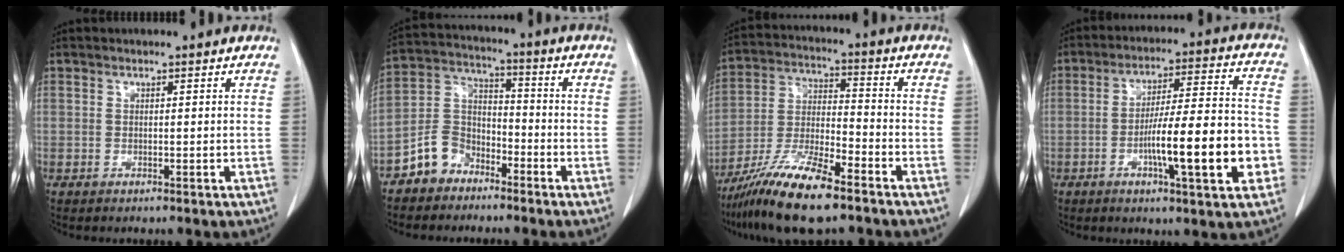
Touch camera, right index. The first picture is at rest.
{"total": 7.6, "force": [-5.3, 5.1, 2.0], "torque": [-0.046, 0.020, -0.106]}
{"total": 13.8, "force": [-9.9, 2.0, 9.4], "torque": [-0.187, -0.021, -0.180]}
{"total": 14.7, "force": [-4.3, 1.6, 14.0], "torque": [-0.223, 0.007, -0.066]}